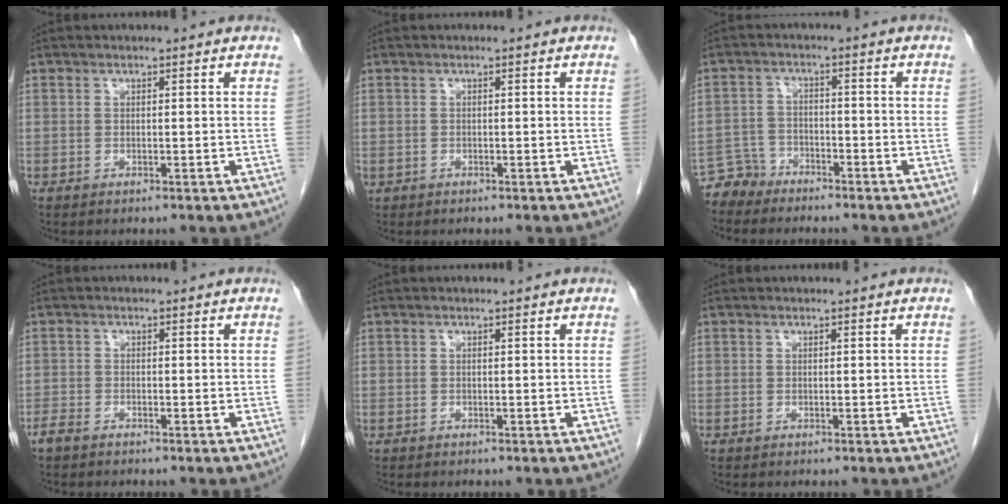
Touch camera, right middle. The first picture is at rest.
{"total": 0.5, "force": [-0.2, 0.5, 0.1], "torque": [-0.007, 0.003, 0.001]}
{"total": 3.7, "force": [-3.3, 1.6, -0.7], "torque": [0.013, 0.001, -0.064]}
{"total": 1.7, "force": [-1.4, 0.6, 0.8], "torque": [-0.020, -0.001, -0.025]}
{"total": 0.0}
{"total": 0.0}